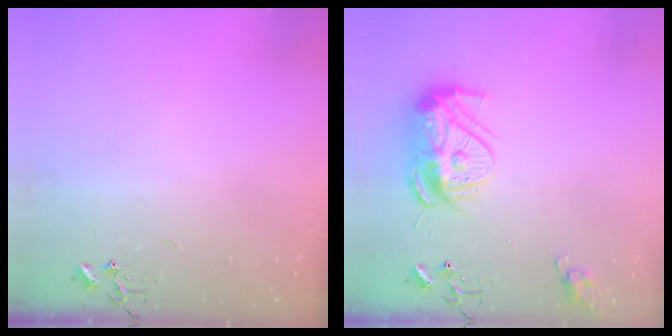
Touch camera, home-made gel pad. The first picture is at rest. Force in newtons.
{"total": 13.5, "press": 13.4, "slide": 1.1}